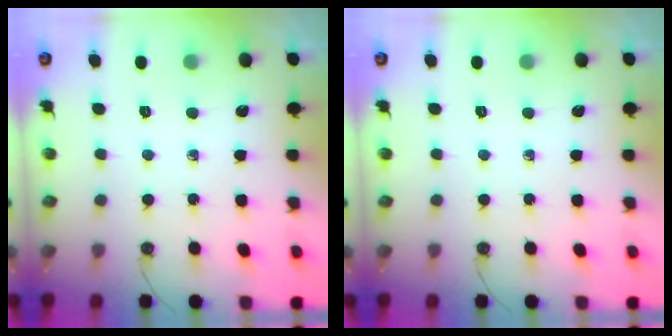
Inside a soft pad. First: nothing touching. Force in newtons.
{"total": 0.0}